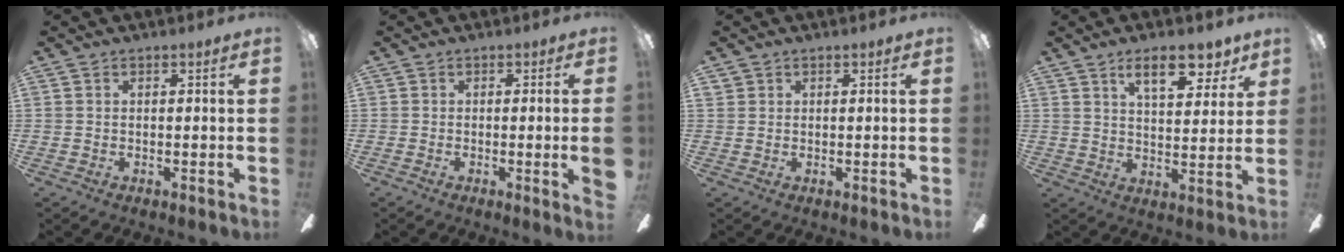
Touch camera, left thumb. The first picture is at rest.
{"total": 3.9, "force": [-0.2, -0.1, 3.9], "torque": [-0.063, -0.009, -0.002]}
{"total": 0.6, "force": [0.5, 0.3, 0.1], "torque": [-0.005, 0.001, 0.010]}
{"total": 10.7, "force": [6.7, 4.6, 7.1], "torque": [-0.089, -0.026, 0.109]}